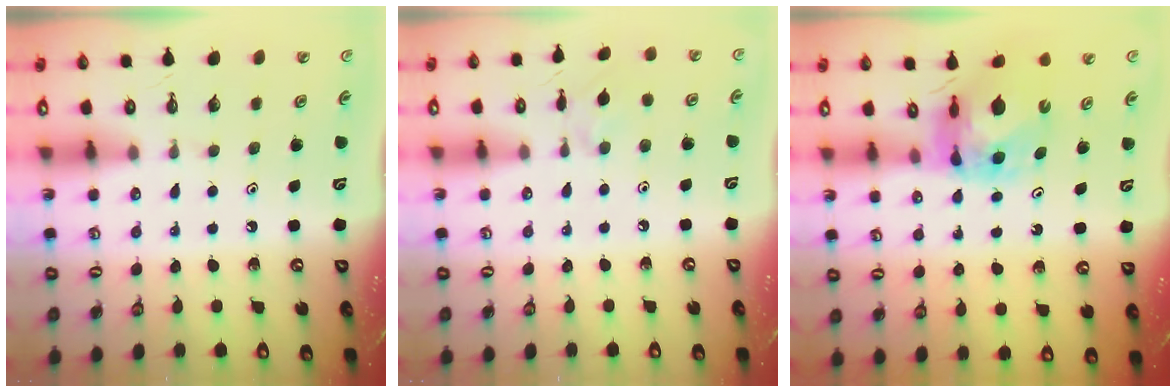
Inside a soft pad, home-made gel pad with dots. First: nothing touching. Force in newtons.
{"total": 2.4, "press": 2.4, "slide": 0.5}
{"total": 9.5, "press": 9.5, "slide": 0.9}